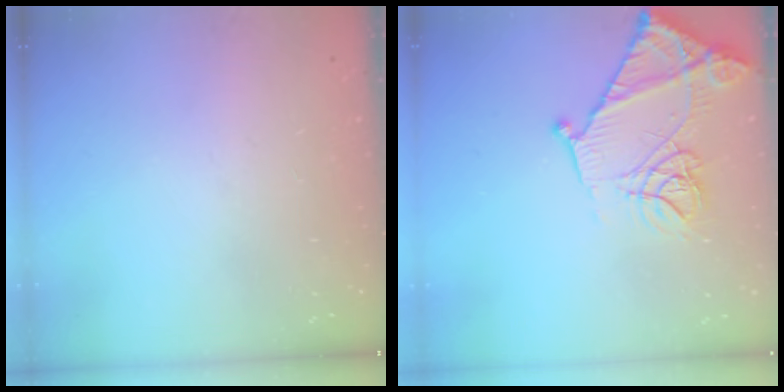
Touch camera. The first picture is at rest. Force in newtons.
{"total": 17.4, "press": 17.4, "slide": 1.3}